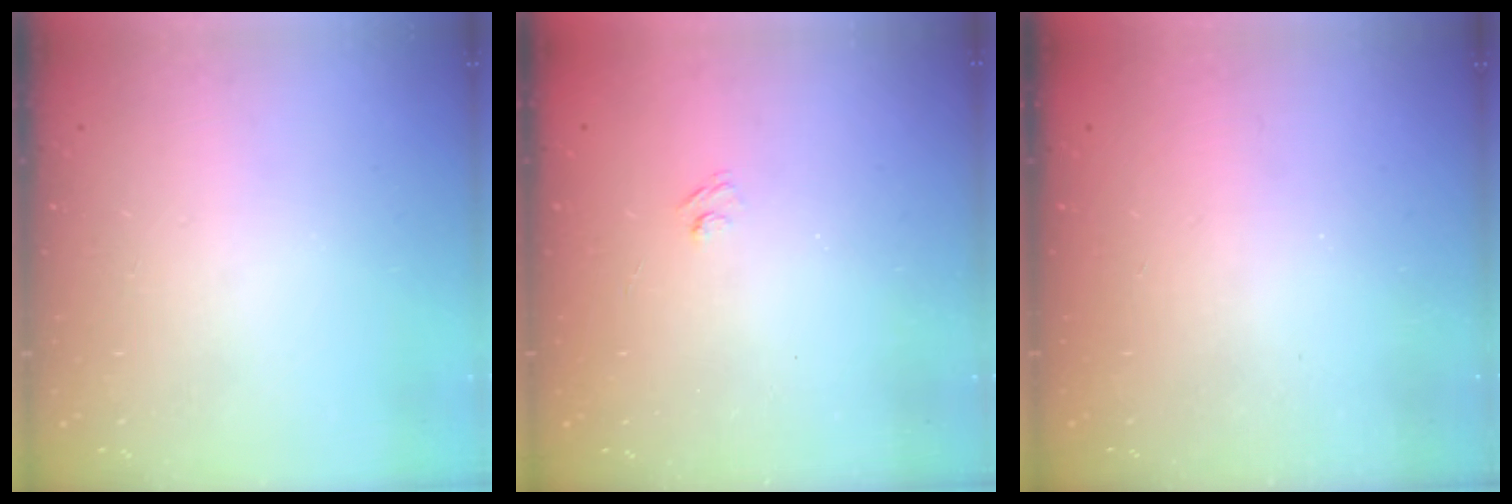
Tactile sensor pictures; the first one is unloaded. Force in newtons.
{"total": 2.2, "press": 2.0, "slide": 1.0}
{"total": 2.3, "press": 2.2, "slide": 0.7}